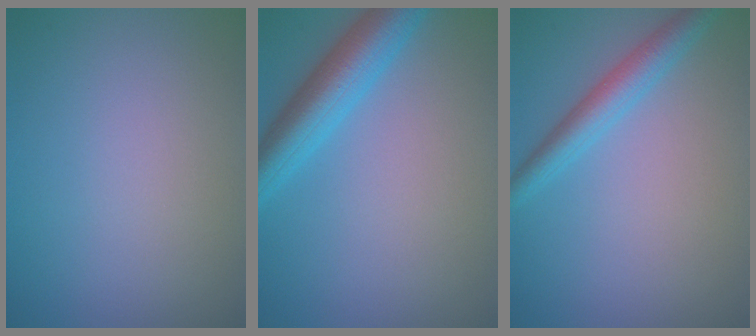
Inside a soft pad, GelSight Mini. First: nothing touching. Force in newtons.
{"total": 5.3, "press": 5.3, "slide": 0.4}
{"total": 3.1, "press": 3.1, "slide": 0.1}